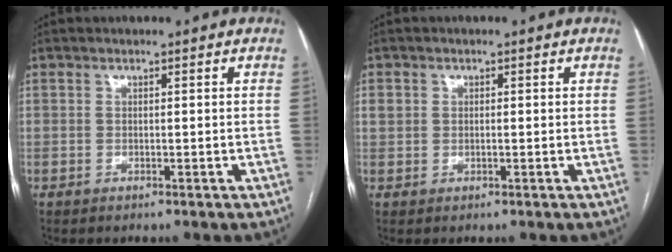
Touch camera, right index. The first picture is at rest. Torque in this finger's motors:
{"motor_torque": [0.11, 0.01, 0.04, 0.02]}